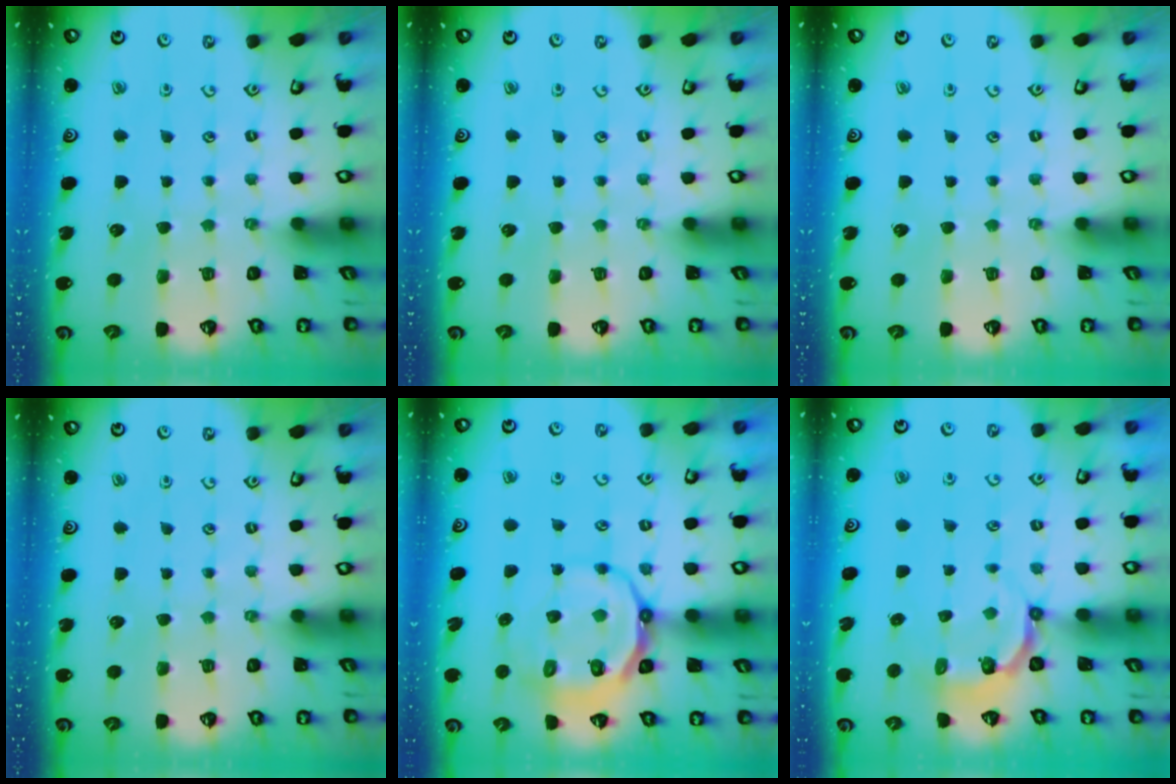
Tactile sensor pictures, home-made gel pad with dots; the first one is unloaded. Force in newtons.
{"total": 0.0}
{"total": 0.0}
{"total": 0.0}
{"total": 11.7, "press": 11.4, "slide": 2.8}
{"total": 4.5, "press": 3.6, "slide": 2.6}